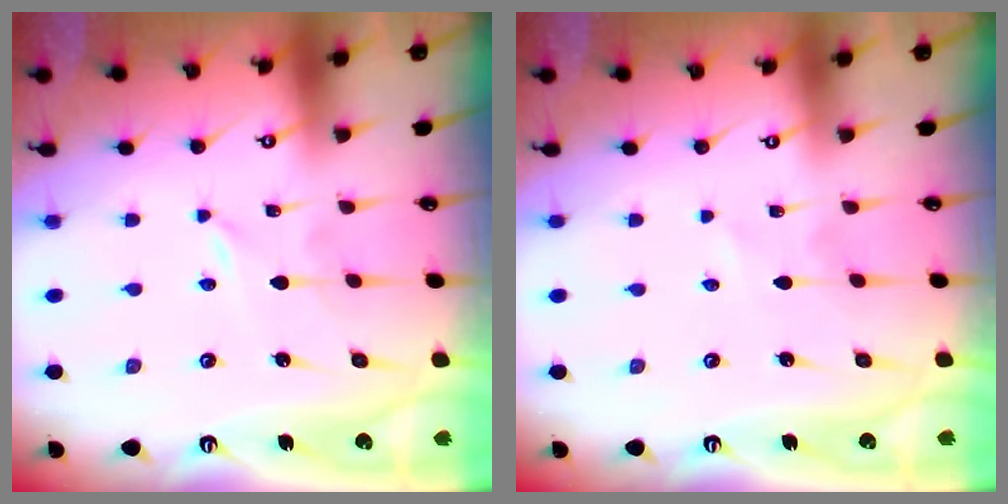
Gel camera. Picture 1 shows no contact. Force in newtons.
{"total": 0.0}